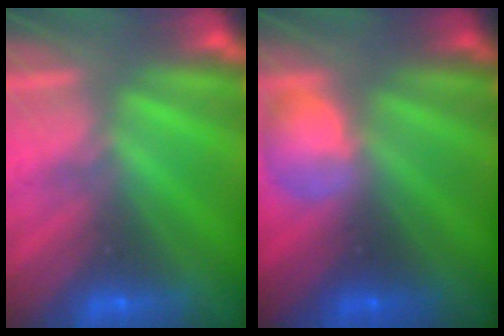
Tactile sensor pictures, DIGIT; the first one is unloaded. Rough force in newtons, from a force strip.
{"total": 2.4}